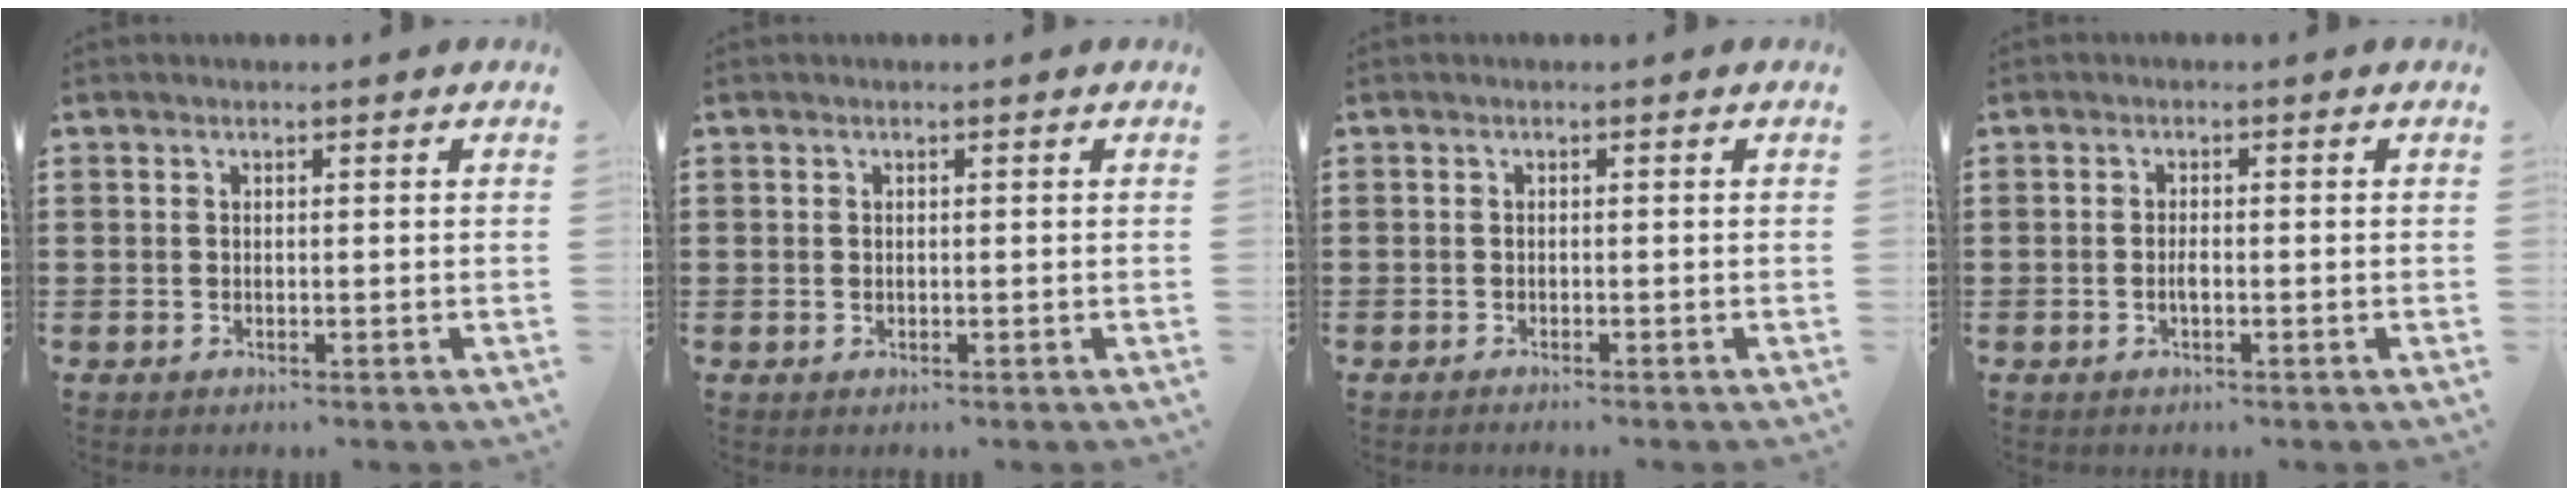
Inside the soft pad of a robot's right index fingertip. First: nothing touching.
{"total": 0.0}
{"total": 0.6, "force": [-0.6, -0.2, 0.1], "torque": [-0.005, -0.005, -0.010]}
{"total": 1.3, "force": [-0.4, 0.4, 1.2], "torque": [-0.024, 0.000, -0.006]}